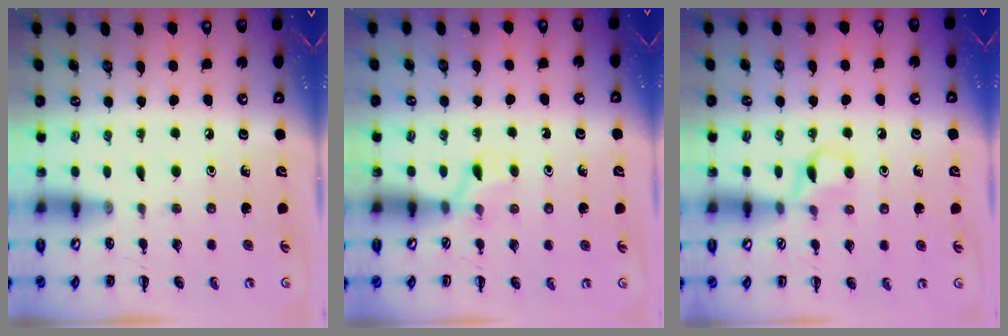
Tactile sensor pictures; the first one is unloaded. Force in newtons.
{"total": 3.9, "press": 3.6, "slide": 1.5}
{"total": 4.3, "press": 4.0, "slide": 1.5}